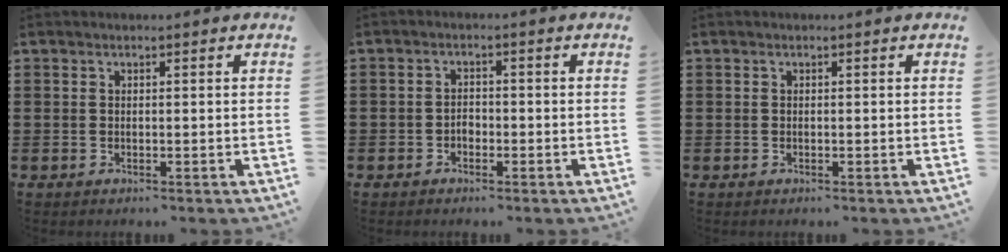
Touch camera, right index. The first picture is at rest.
{"total": 1.5, "force": [-1.0, 0.8, 0.7], "torque": [-0.016, -0.001, -0.020]}
{"total": 0.0}